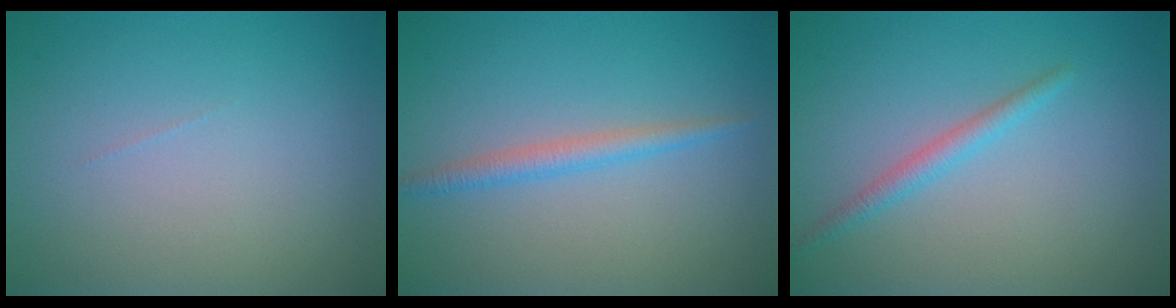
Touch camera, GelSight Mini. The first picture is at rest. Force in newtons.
{"total": 1.9, "press": 1.9, "slide": 0.0}
{"total": 1.7, "press": 1.7, "slide": 0.1}